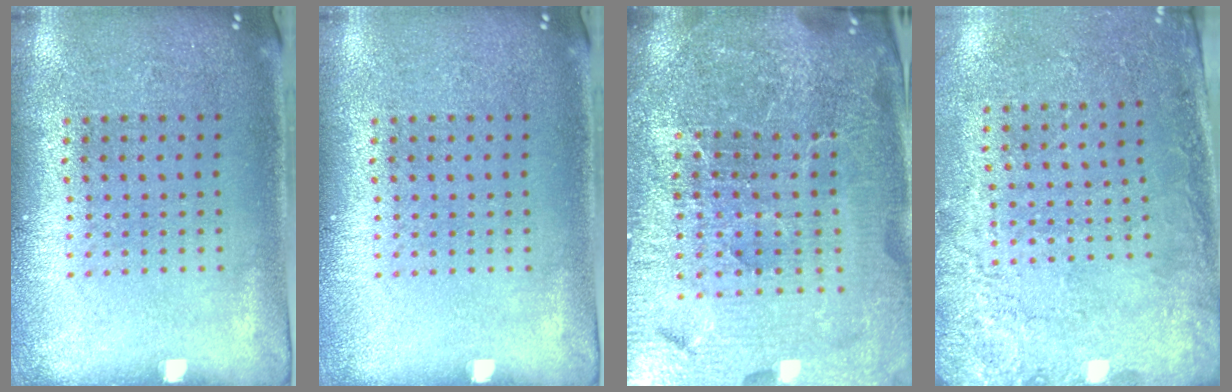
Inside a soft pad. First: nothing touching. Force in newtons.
{"total": 0.0}
{"total": 6.6, "press": 5.9, "slide": 3.0}
{"total": 2.7, "press": 2.2, "slide": 1.5}